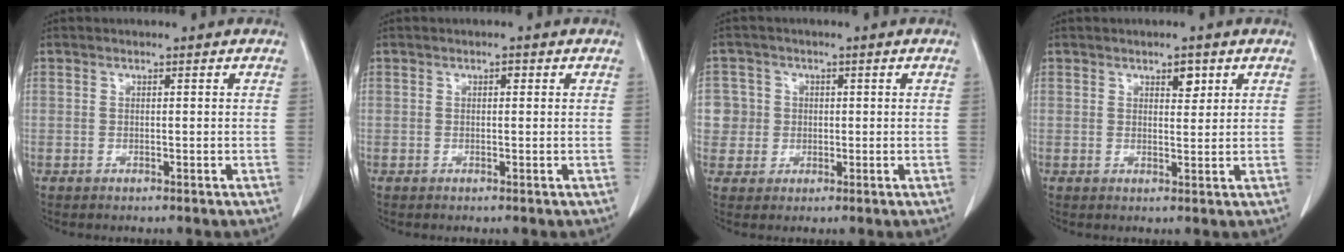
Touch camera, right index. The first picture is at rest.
{"total": 0.6, "force": [0.2, 0.4, 0.5], "torque": [-0.007, 0.002, 0.002]}
{"total": 4.9, "force": [0.5, 4.8, 0.0], "torque": [0.011, 0.013, 0.011]}
{"total": 2.3, "force": [1.3, 1.0, 1.5], "torque": [-0.020, -0.004, 0.021]}